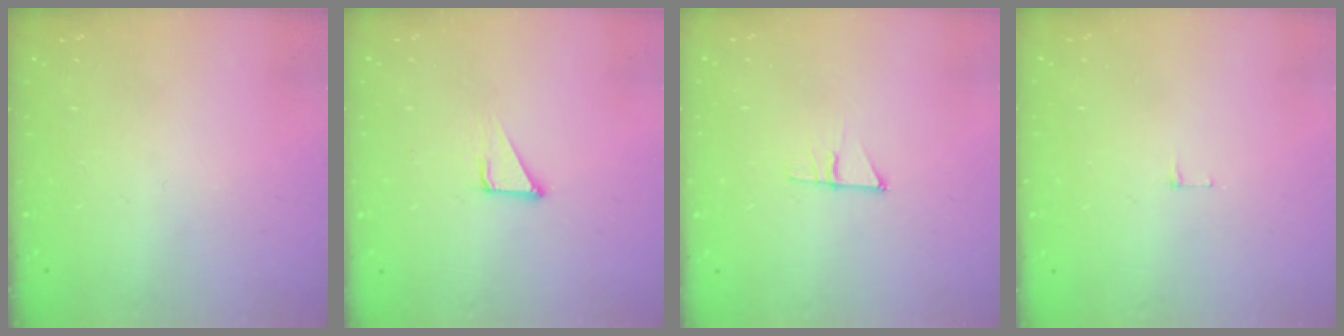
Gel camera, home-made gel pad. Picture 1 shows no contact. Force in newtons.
{"total": 2.1, "press": 2.1, "slide": 0.1}
{"total": 7.0, "press": 7.0, "slide": 0.5}
{"total": 3.8, "press": 3.8, "slide": 0.3}